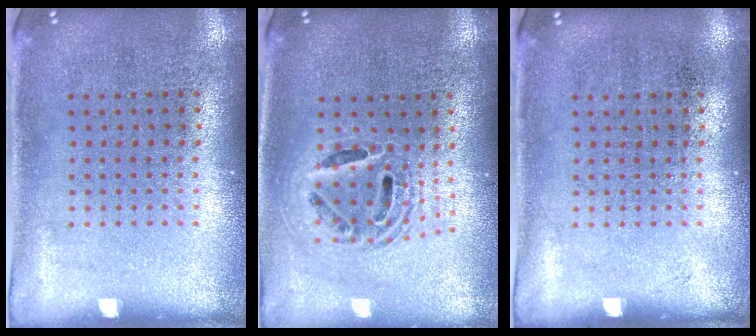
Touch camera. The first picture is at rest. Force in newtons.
{"total": 1.8, "press": 1.5, "slide": 1.1}
{"total": 0.0}